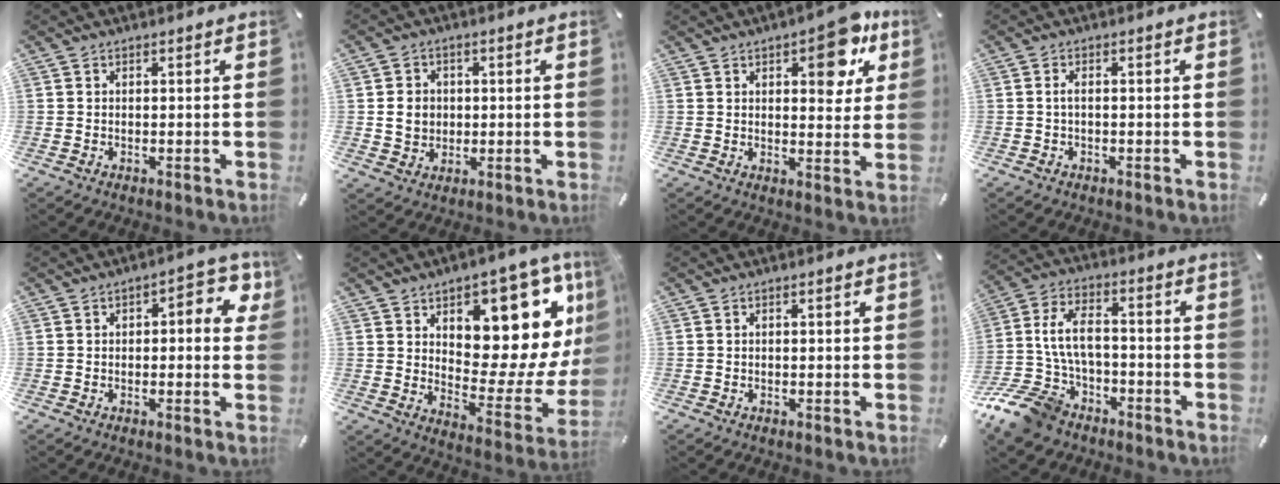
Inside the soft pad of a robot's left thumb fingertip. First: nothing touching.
{"total": 5.2, "force": [0.1, 4.9, 1.7], "torque": [-0.023, 0.005, 0.002]}
{"total": 11.5, "force": [5.9, 5.4, 8.2], "torque": [-0.081, -0.033, 0.092]}
{"total": 1.6, "force": [-0.3, 0.7, 1.4], "torque": [-0.027, 0.004, -0.008]}
{"total": 6.6, "force": [1.2, 3.4, 5.5], "torque": [-0.058, -0.004, 0.009]}
{"total": 16.2, "force": [8.2, 9.0, 10.8], "torque": [-0.122, -0.089, 0.134]}
{"total": 0.6, "force": [0.0, 0.3, 0.5], "torque": [-0.009, 0.002, -0.002]}
{"total": 14.4, "force": [-5.1, 9.8, 9.3], "torque": [-0.190, 0.042, -0.088]}